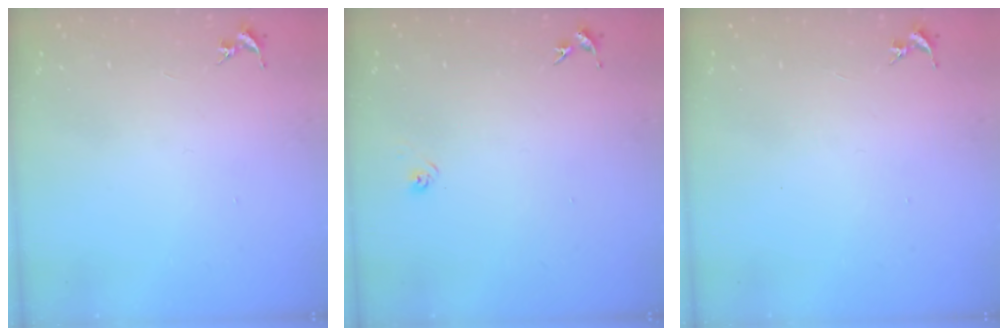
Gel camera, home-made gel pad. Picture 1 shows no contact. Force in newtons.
{"total": 3.3, "press": 3.2, "slide": 0.8}
{"total": 0.0}